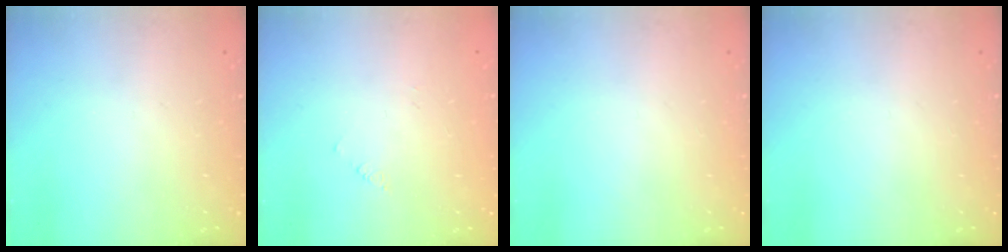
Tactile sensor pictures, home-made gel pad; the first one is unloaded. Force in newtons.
{"total": 1.4, "press": 1.3, "slide": 0.3}
{"total": 0.0}
{"total": 0.0}